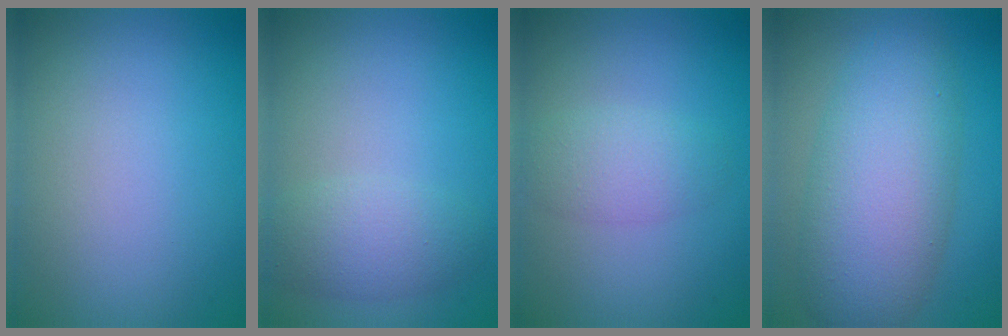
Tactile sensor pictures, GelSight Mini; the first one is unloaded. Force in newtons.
{"total": 2.9, "press": 2.9, "slide": 0.1}
{"total": 2.5, "press": 2.5, "slide": 0.2}
{"total": 8.5, "press": 8.5, "slide": 0.4}